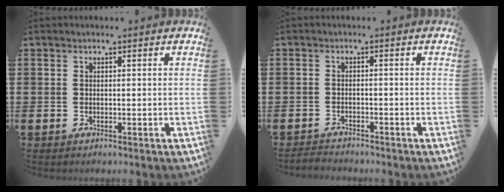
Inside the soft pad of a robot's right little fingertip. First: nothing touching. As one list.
[{"total": 1.3, "force": [-1.3, 0.1, -0.1], "torque": [-0.003, 0.003, -0.029]}]